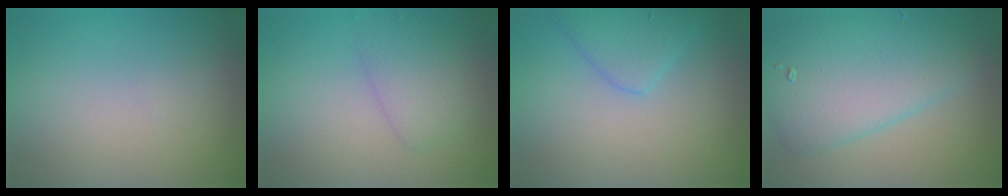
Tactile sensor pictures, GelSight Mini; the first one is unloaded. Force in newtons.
{"total": 2.4, "press": 2.4, "slide": 0.1}
{"total": 2.8, "press": 2.8, "slide": 0.2}
{"total": 6.7, "press": 6.7, "slide": 0.1}